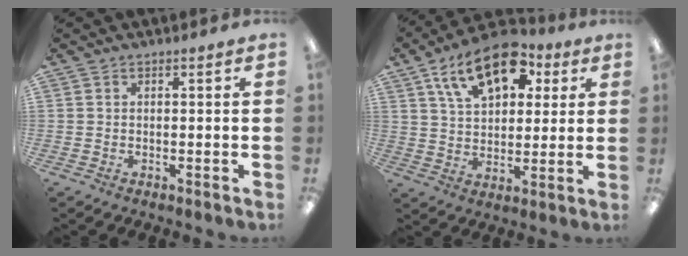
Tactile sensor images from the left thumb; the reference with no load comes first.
{"total": 16.8, "force": [9.1, 9.7, 10.2], "torque": [-0.161, -0.028, 0.163]}